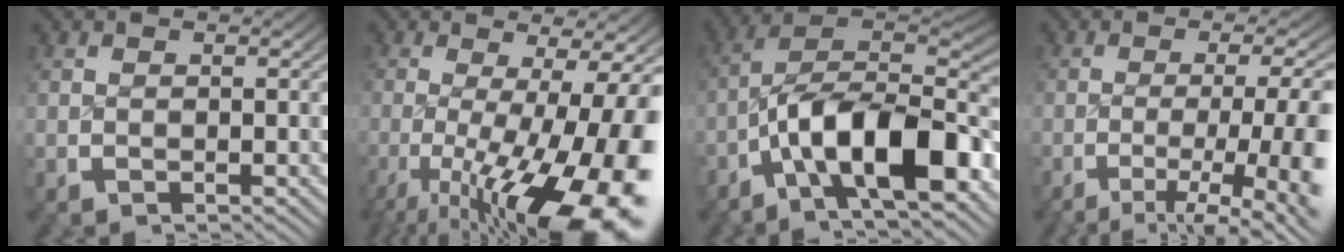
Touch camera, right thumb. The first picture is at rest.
{"total": 15.9, "force": [-3.9, 8.1, 13.1], "torque": [-0.209, -0.046, -0.029]}
{"total": 14.6, "force": [-2.9, 8.5, 11.5], "torque": [-0.200, -0.033, -0.044]}
{"total": 8.5, "force": [-3.2, 3.8, 6.9], "torque": [-0.112, -0.021, -0.042]}